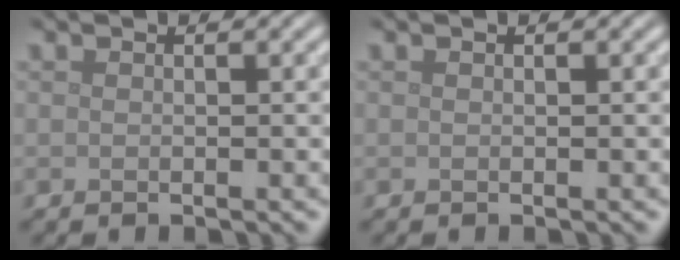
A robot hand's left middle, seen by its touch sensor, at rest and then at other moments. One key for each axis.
{"total": 0.0}